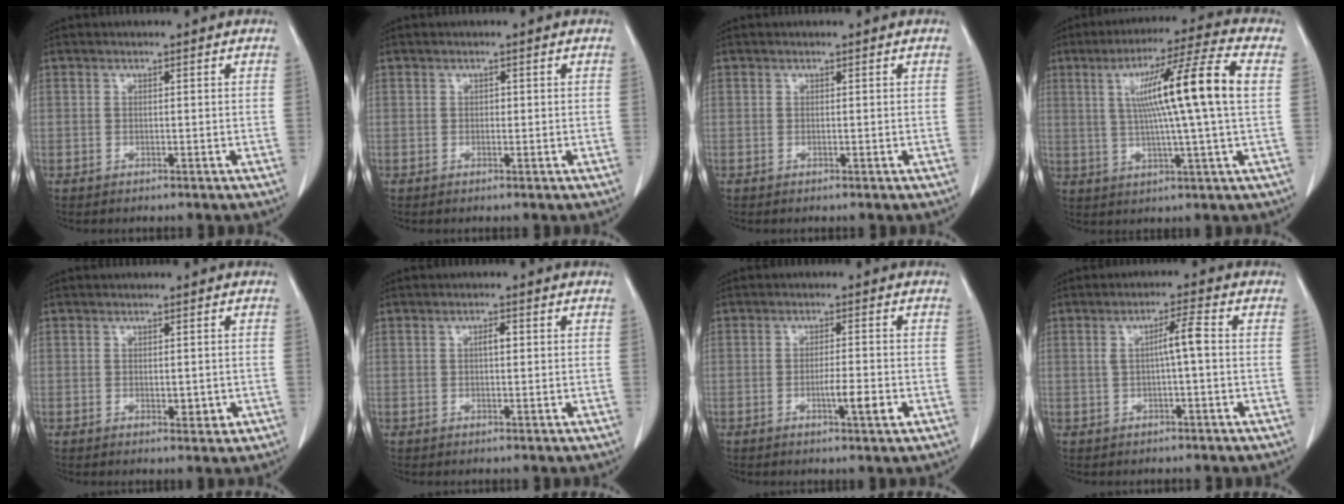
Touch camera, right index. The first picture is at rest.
{"total": 1.0, "force": [0.0, 0.7, 0.7], "torque": [-0.017, 0.006, 0.001]}
{"total": 0.0}
{"total": 15.6, "force": [2.7, -0.7, 15.4], "torque": [-0.254, 0.018, 0.041]}
{"total": 3.0, "force": [-0.7, 1.5, 2.5], "torque": [-0.037, -0.001, -0.003]}
{"total": 2.1, "force": [0.3, 0.9, 1.9], "torque": [-0.037, 0.005, 0.006]}
{"total": 4.7, "force": [-1.6, 0.7, 4.3], "torque": [-0.073, -0.001, -0.023]}
{"total": 4.3, "force": [0.1, 0.5, 4.3], "torque": [-0.078, 0.013, 0.004]}